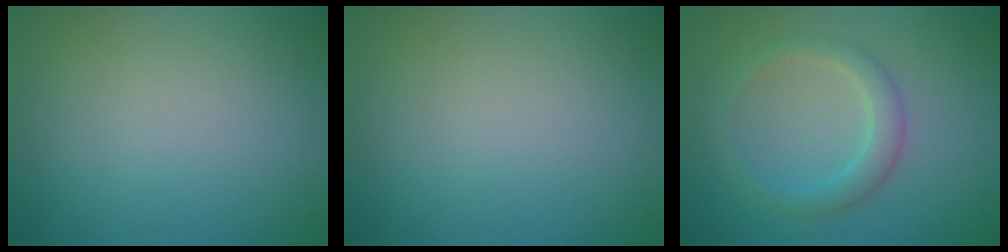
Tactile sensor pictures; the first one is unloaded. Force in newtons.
{"total": 0.0}
{"total": 2.5, "press": 2.5, "slide": 0.1}